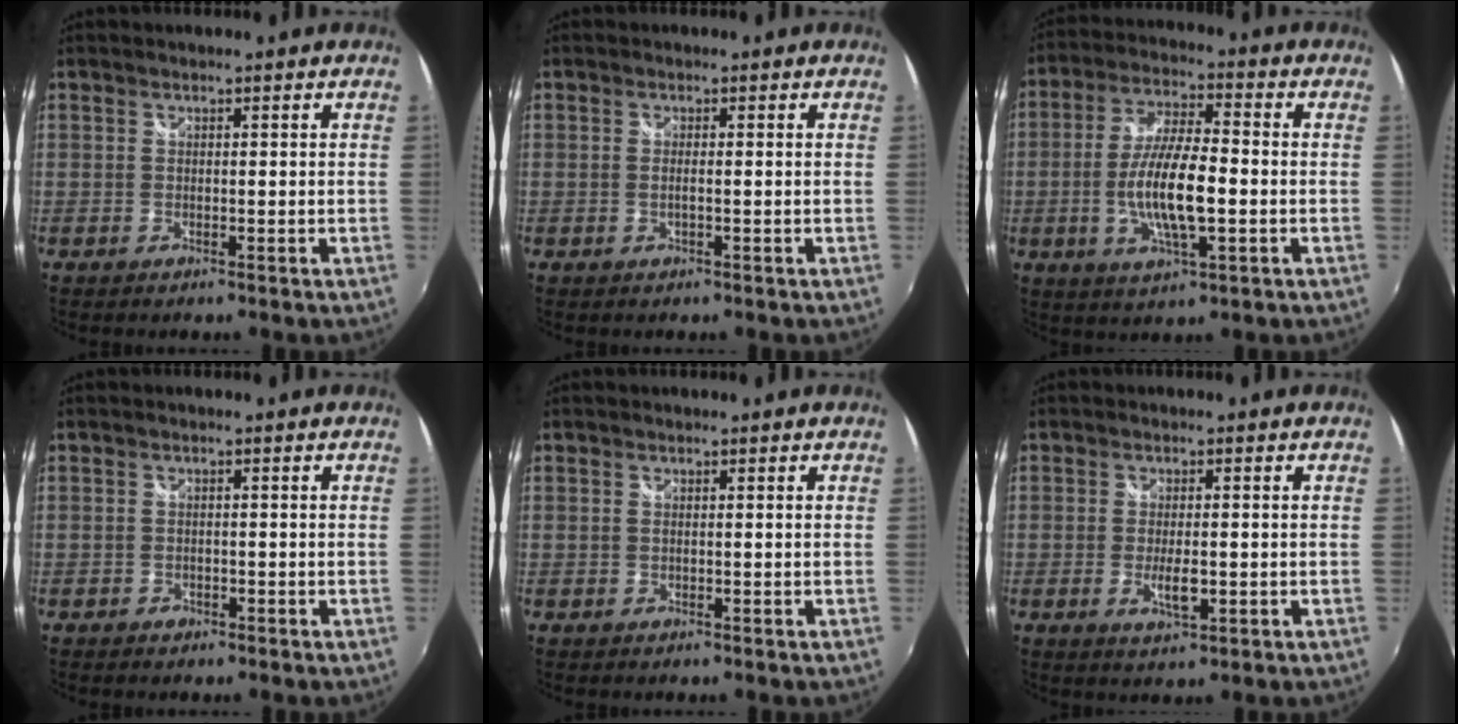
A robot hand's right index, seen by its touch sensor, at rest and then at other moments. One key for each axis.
{"total": 1.1, "fx": -0.3, "fy": 0.0, "fz": 1.1, "tx": -0.021, "ty": 0.000, "tz": -0.006}
{"total": 12.3, "fx": -2.5, "fy": 3.2, "fz": 11.6, "tx": -0.230, "ty": -0.004, "tz": -0.046}
{"total": 1.4, "fx": -1.0, "fy": 1.0, "fz": 0.2, "tx": -0.008, "ty": -0.001, "tz": -0.016}
{"total": 0.0}
{"total": 3.8, "fx": -1.1, "fy": 1.5, "fz": 3.4, "tx": -0.062, "ty": -0.011, "tz": -0.015}